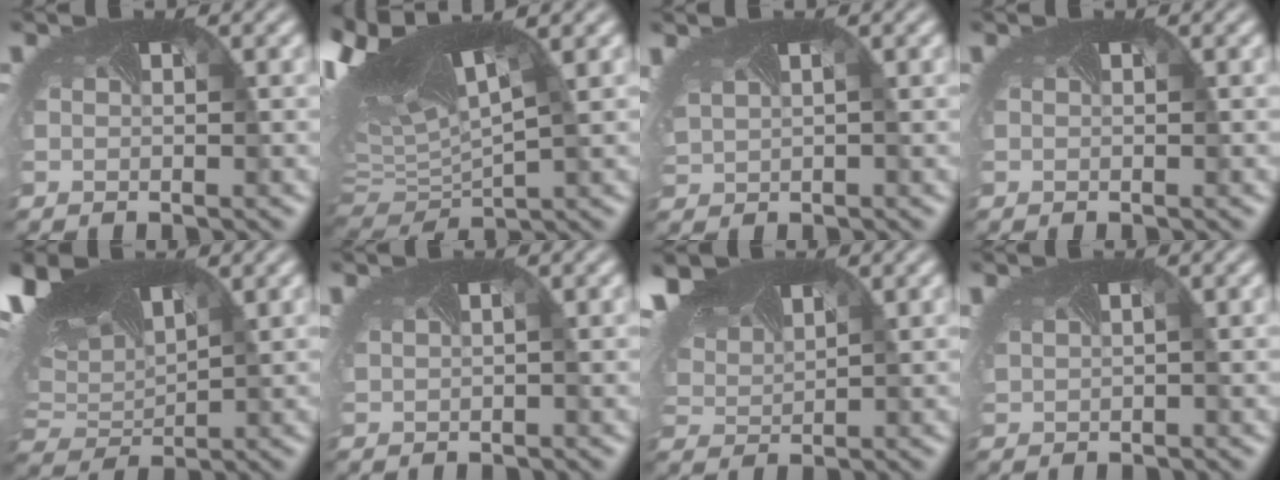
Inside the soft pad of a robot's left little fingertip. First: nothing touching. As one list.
[{"total": 13.0, "force": [4.2, 6.3, 10.5], "torque": [-0.229, 0.019, 0.084]}, {"total": 4.4, "force": [1.4, 2.7, 3.2], "torque": [-0.097, 0.014, 0.037]}, {"total": 0.0}, {"total": 11.5, "force": [5.5, 5.7, 8.2], "torque": [-0.173, 0.027, 0.093]}, {"total": 2.2, "force": [0.9, 1.3, 1.6], "torque": [-0.042, 0.016, 0.016]}, {"total": 8.9, "force": [6.3, 3.8, 4.9], "torque": [-0.130, 0.037, 0.103]}, {"total": 2.7, "force": [1.0, 1.6, 2.0], "torque": [-0.057, 0.014, 0.024]}]